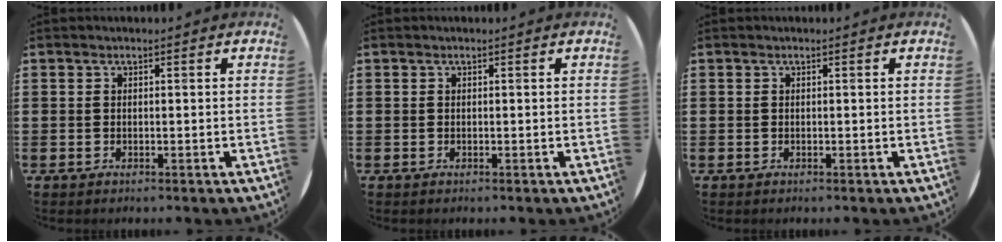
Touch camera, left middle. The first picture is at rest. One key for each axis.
{"total": 0.0}
{"total": 0.0}